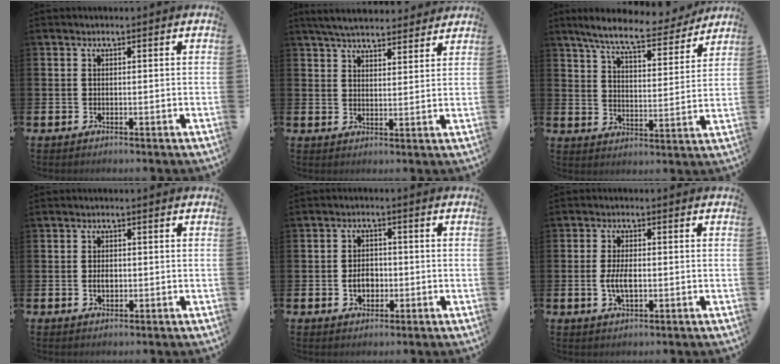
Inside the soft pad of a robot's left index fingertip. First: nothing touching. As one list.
[{"total": 5.4, "force": [5.2, 1.0, 1.1], "torque": [-0.036, -0.023, 0.095]}, {"total": 8.5, "force": [7.6, 1.2, 3.6], "torque": [-0.094, -0.038, 0.132]}, {"total": 1.8, "force": [-0.1, 1.1, 1.4], "torque": [-0.016, 0.002, -0.007]}, {"total": 3.4, "force": [-0.7, 2.5, 2.2], "torque": [-0.026, -0.002, -0.020]}, {"total": 3.8, "force": [-0.4, 1.8, 3.3], "torque": [-0.059, -0.002, -0.012]}]